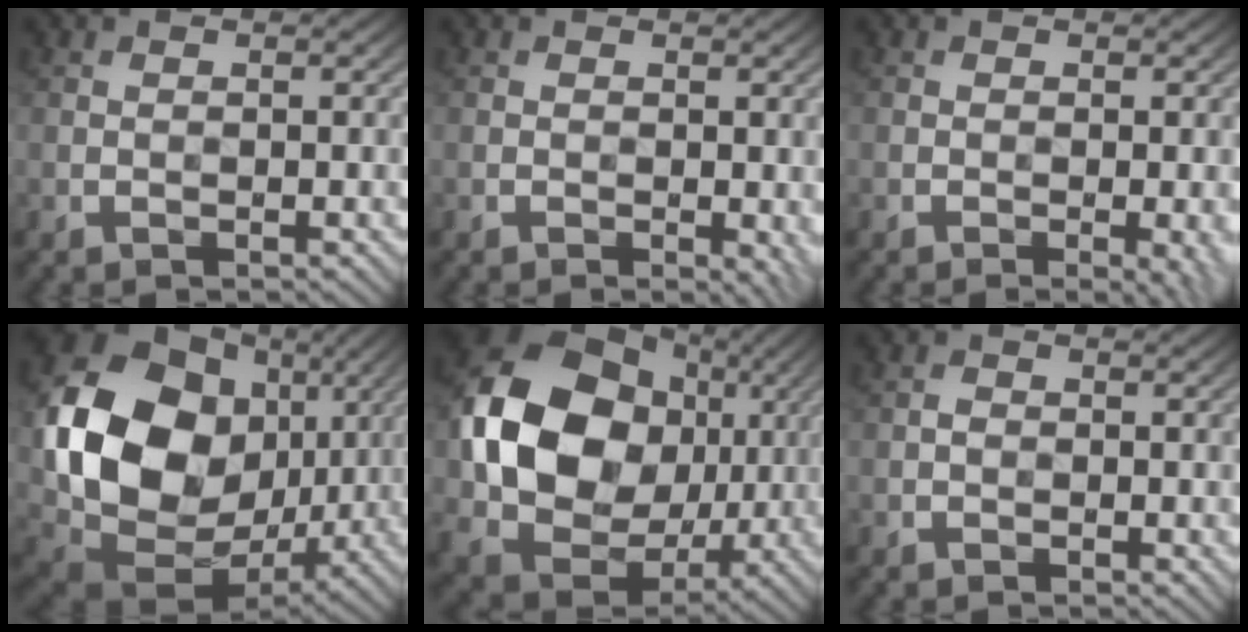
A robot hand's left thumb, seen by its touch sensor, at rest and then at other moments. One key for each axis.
{"total": 1.7, "fx": -0.4, "fy": 0.7, "fz": 1.5, "tx": -0.019, "ty": -0.007, "tz": -0.004}
{"total": 2.4, "fx": -0.8, "fy": 0.5, "fz": 2.3, "tx": -0.031, "ty": -0.002, "tz": -0.012}
{"total": 20.2, "fx": 2.8, "fy": 15.8, "fz": 12.4, "tx": -0.304, "ty": -0.025, "tz": 0.071}
{"total": 18.2, "fx": 2.3, "fy": 14.4, "fz": 11.0, "tx": -0.246, "ty": -0.007, "tz": 0.044}
{"total": 1.0, "fx": -0.2, "fy": 0.8, "fz": 0.6, "tx": -0.011, "ty": -0.002, "tz": -0.007}